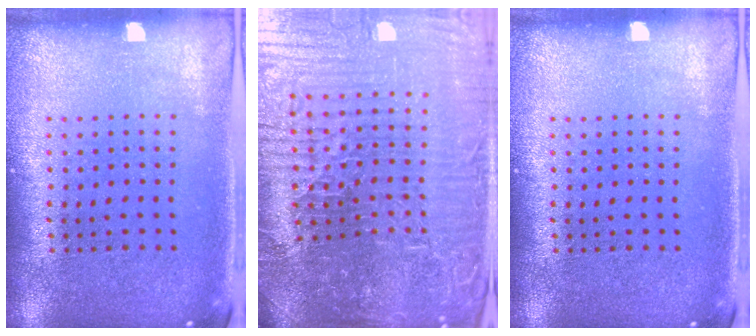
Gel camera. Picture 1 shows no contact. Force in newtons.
{"total": 6.7, "press": 6.2, "slide": 2.5}
{"total": 0.0}